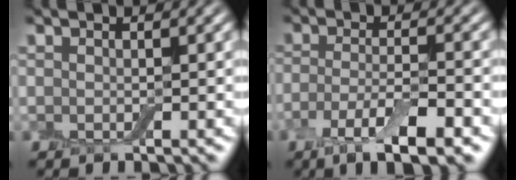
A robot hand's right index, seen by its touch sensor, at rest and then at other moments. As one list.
[{"total": 5.9, "force": [-2.8, 1.6, 4.9], "torque": [-0.095, -0.005, -0.056]}]